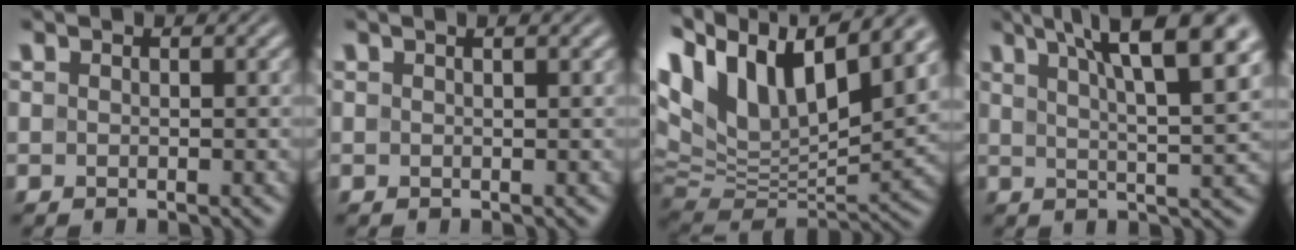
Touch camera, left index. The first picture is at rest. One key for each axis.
{"total": 1.4, "fx": 0.7, "fy": 0.4, "fz": 1.1, "tx": -0.015, "ty": 0.002, "tz": 0.003}
{"total": 15.9, "fx": 8.0, "fy": 7.7, "fz": 11.4, "tx": -0.246, "ty": 0.033, "tz": 0.151}
{"total": 10.2, "fx": 5.6, "fy": 2.4, "fz": 8.2, "tx": -0.102, "ty": 0.027, "tz": 0.073}